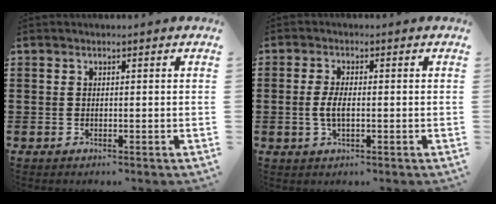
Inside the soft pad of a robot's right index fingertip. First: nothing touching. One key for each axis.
{"total": 3.2, "fx": -0.3, "fy": 1.2, "fz": 3.0, "tx": -0.069, "ty": -0.005, "tz": -0.011}